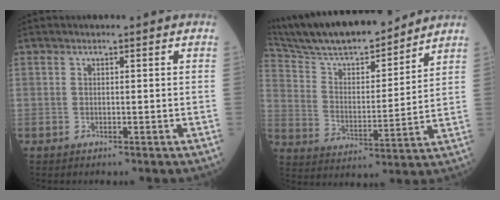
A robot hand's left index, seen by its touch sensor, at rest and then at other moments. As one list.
[{"total": 18.9, "force": [17.1, 2.6, 7.6], "torque": [-0.144, 0.007, 0.289]}]